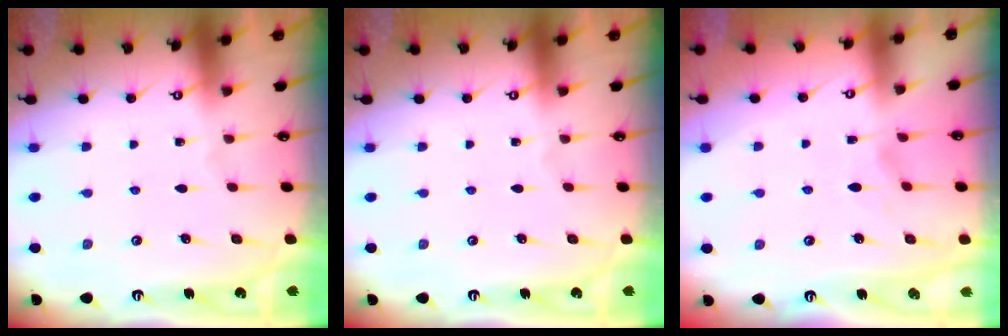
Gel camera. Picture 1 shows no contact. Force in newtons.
{"total": 0.0}
{"total": 2.8, "press": 2.6, "slide": 1.1}